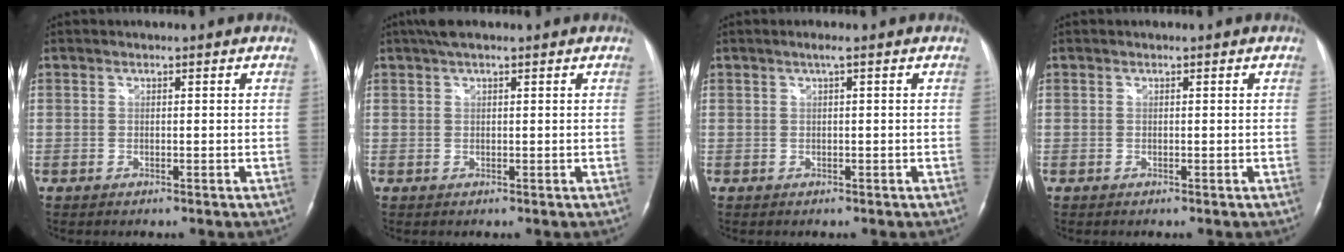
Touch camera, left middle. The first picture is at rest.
{"total": 3.3, "force": [2.4, 0.7, 2.2], "torque": [-0.044, 0.023, 0.042]}
{"total": 0.9, "force": [0.4, -0.1, 0.8], "torque": [-0.016, 0.003, 0.006]}
{"total": 0.0}